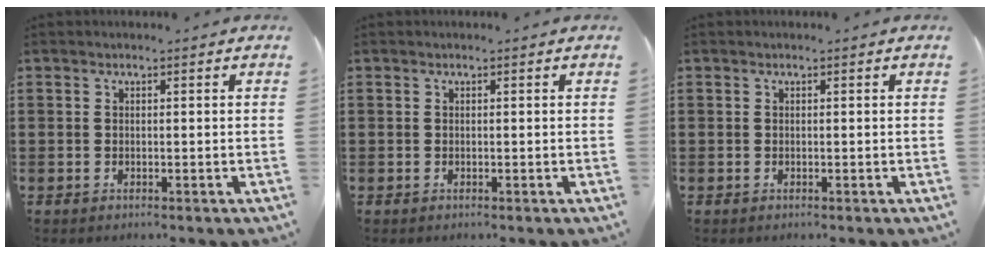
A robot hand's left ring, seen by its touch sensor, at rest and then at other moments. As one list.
[{"total": 0.0}, {"total": 0.0}]